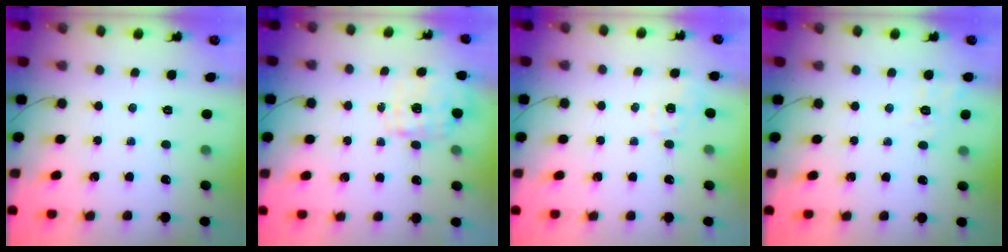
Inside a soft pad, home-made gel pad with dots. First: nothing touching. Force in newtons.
{"total": 1.7, "press": 1.6, "slide": 0.5}
{"total": 3.3, "press": 3.0, "slide": 1.3}
{"total": 4.8, "press": 4.4, "slide": 1.9}